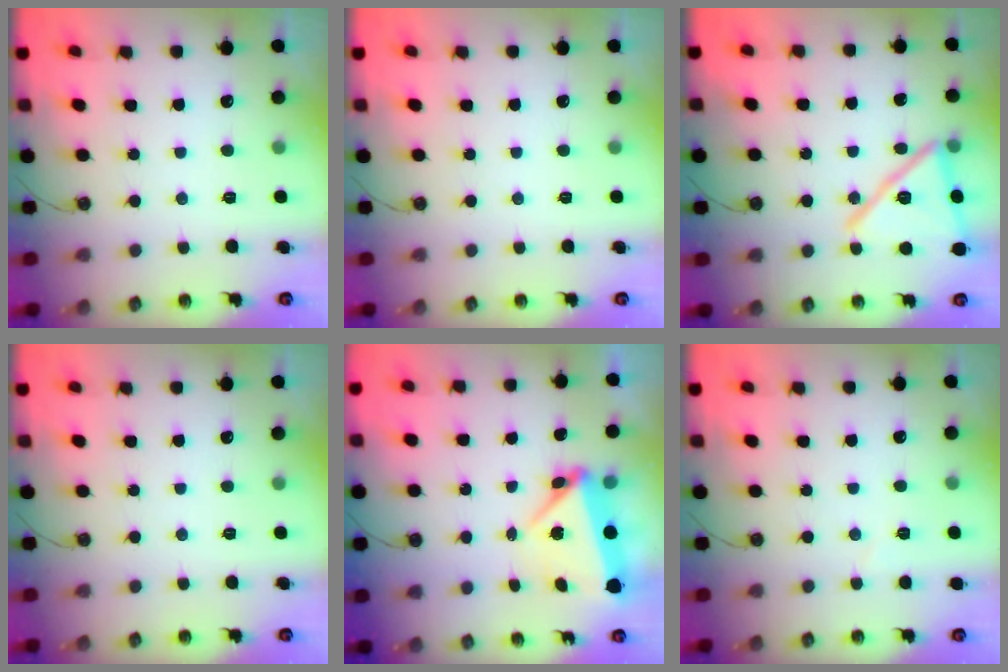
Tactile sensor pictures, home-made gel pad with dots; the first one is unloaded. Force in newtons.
{"total": 0.0}
{"total": 19.4, "press": 16.5, "slide": 10.3}
{"total": 0.0}
{"total": 11.3, "press": 7.2, "slide": 8.7}
{"total": 2.7, "press": 2.5, "slide": 1.1}